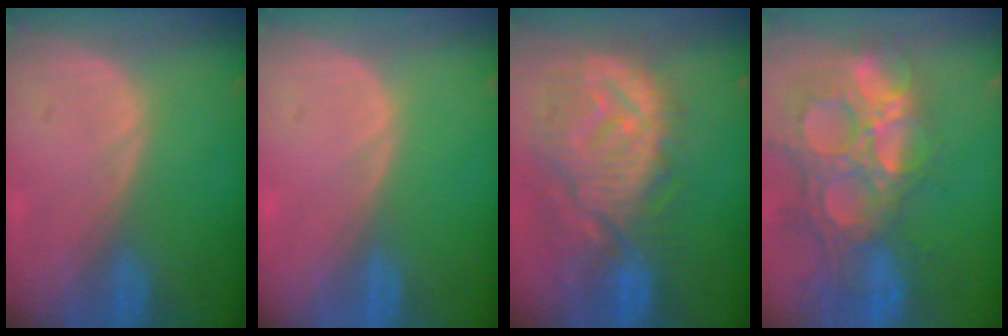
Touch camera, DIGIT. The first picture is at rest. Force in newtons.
{"total": 0.0}
{"total": 12.4, "press": 11.1, "slide": 5.5}
{"total": 14.7, "press": 12.1, "slide": 8.3}